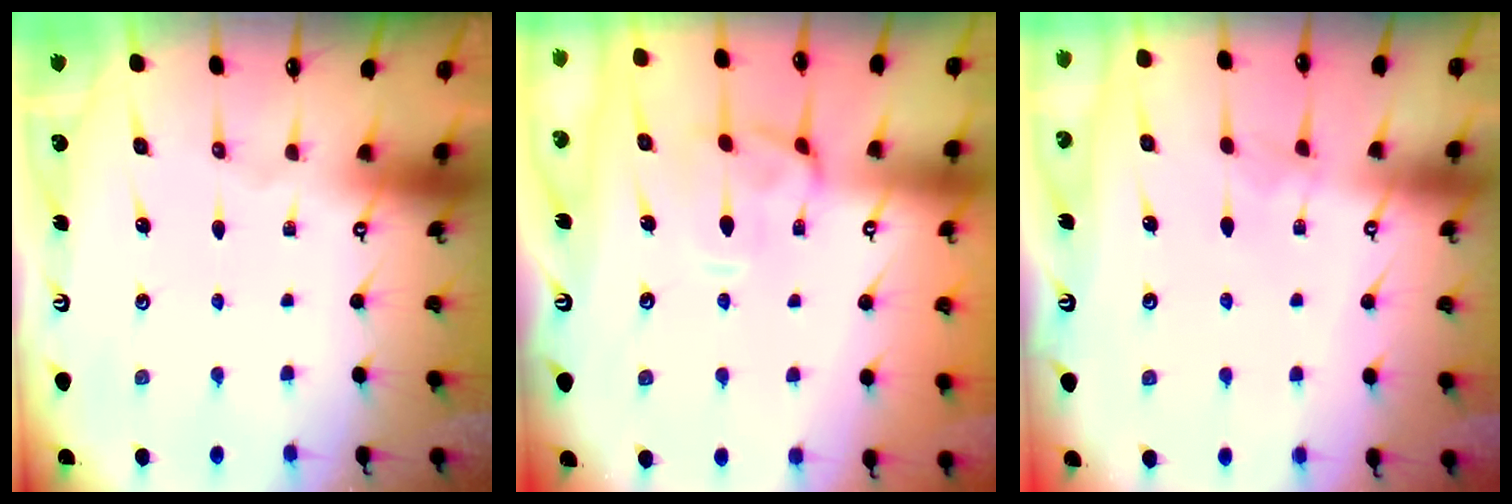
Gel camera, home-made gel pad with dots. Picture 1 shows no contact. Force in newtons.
{"total": 3.3, "press": 3.1, "slide": 1.1}
{"total": 2.3, "press": 2.3, "slide": 0.3}